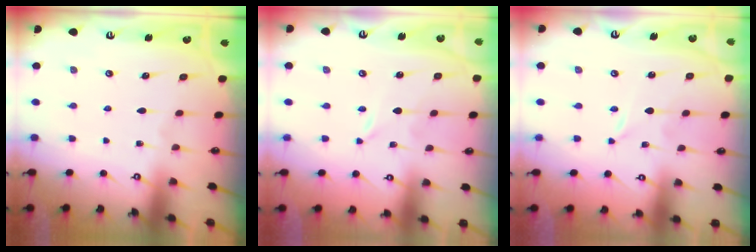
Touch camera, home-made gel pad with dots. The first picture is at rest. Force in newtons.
{"total": 0.0}
{"total": 0.0}